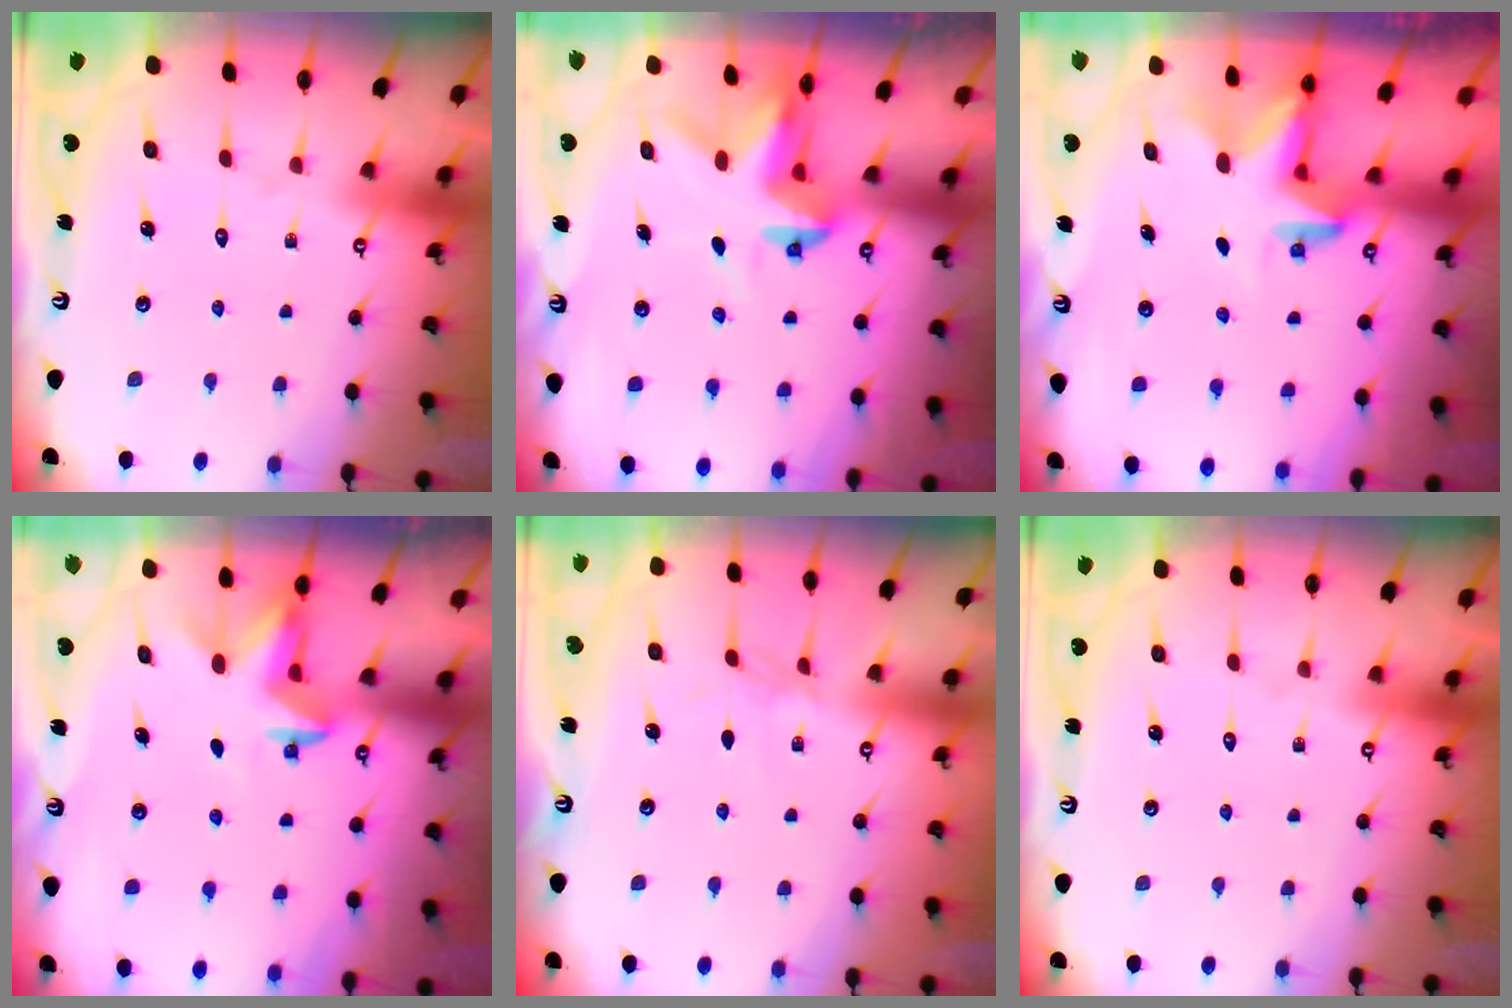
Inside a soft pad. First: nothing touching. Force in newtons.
{"total": 4.8, "press": 4.8, "slide": 0.4}
{"total": 2.8, "press": 2.8, "slide": 0.3}
{"total": 5.3, "press": 5.3, "slide": 0.4}
{"total": 2.8, "press": 2.7, "slide": 0.4}
{"total": 0.0}